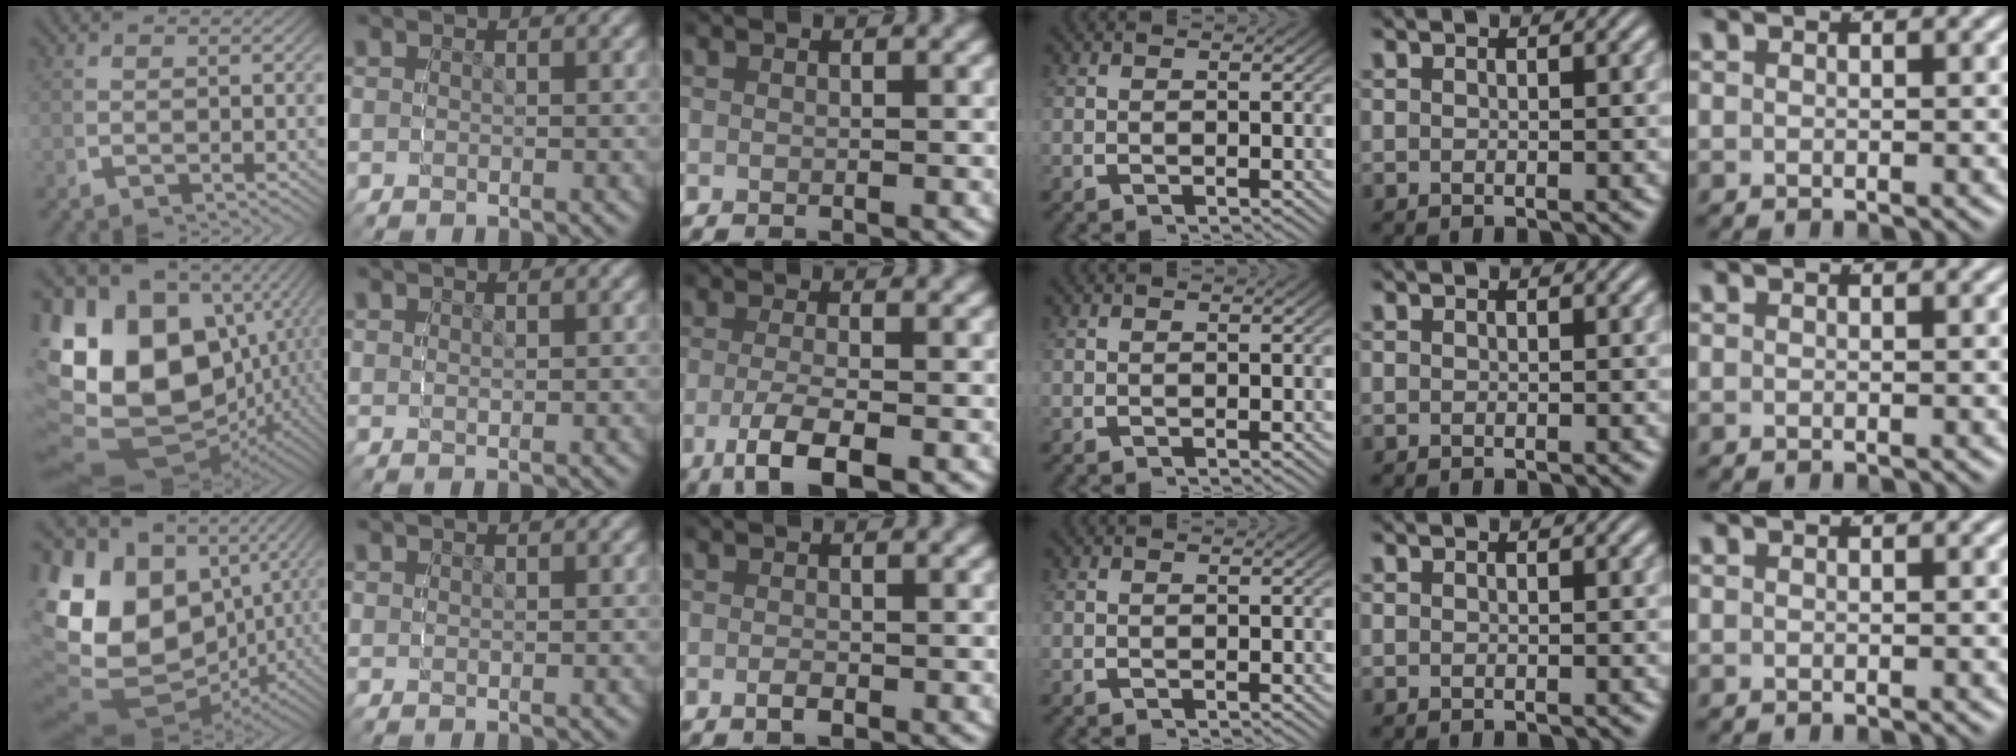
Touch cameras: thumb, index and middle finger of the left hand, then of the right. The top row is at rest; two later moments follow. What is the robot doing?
{"motion": "grasp_and_lifting", "object": "cloth"}